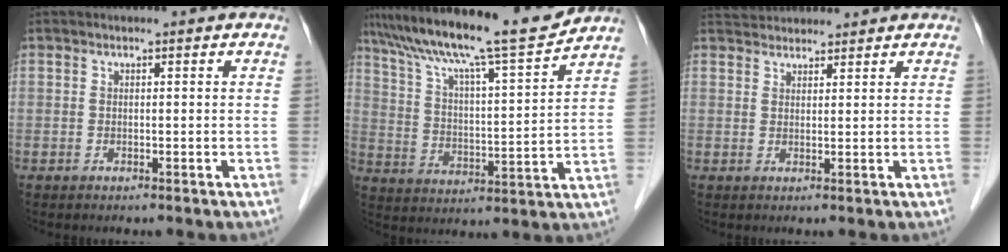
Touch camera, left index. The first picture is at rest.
{"total": 17.5, "force": [15.3, -0.3, 8.5], "torque": [-0.149, -0.002, 0.242]}
{"total": 5.5, "force": [5.3, 1.1, 0.8], "torque": [-0.014, 0.038, 0.084]}